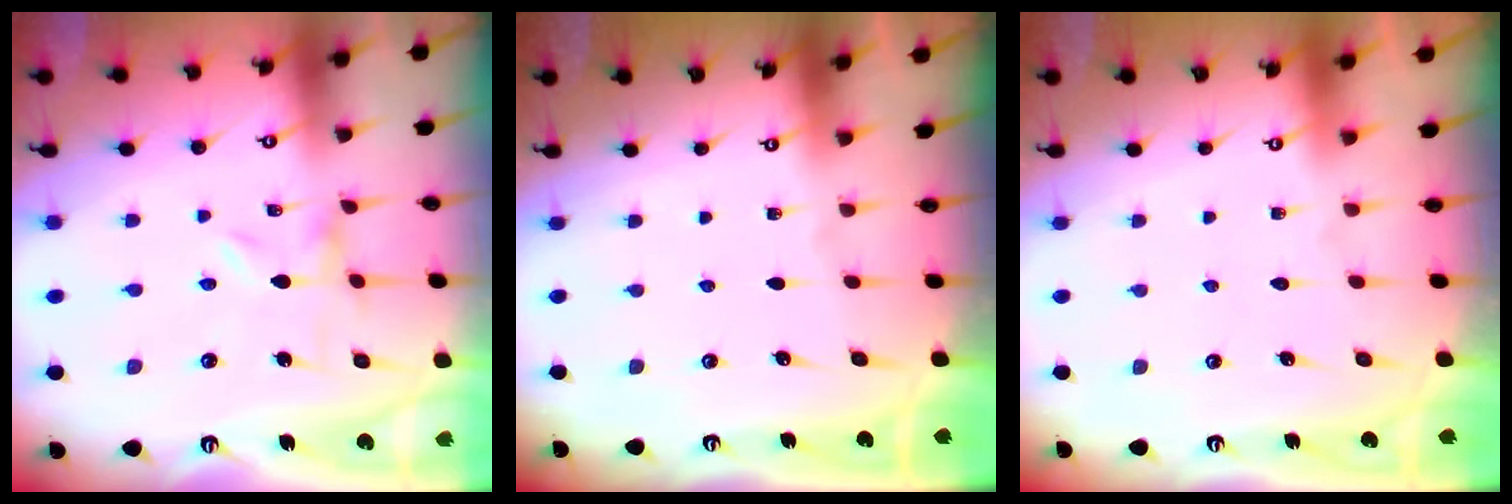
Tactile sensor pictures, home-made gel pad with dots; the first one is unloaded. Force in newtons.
{"total": 0.0}
{"total": 1.8, "press": 1.8, "slide": 0.1}